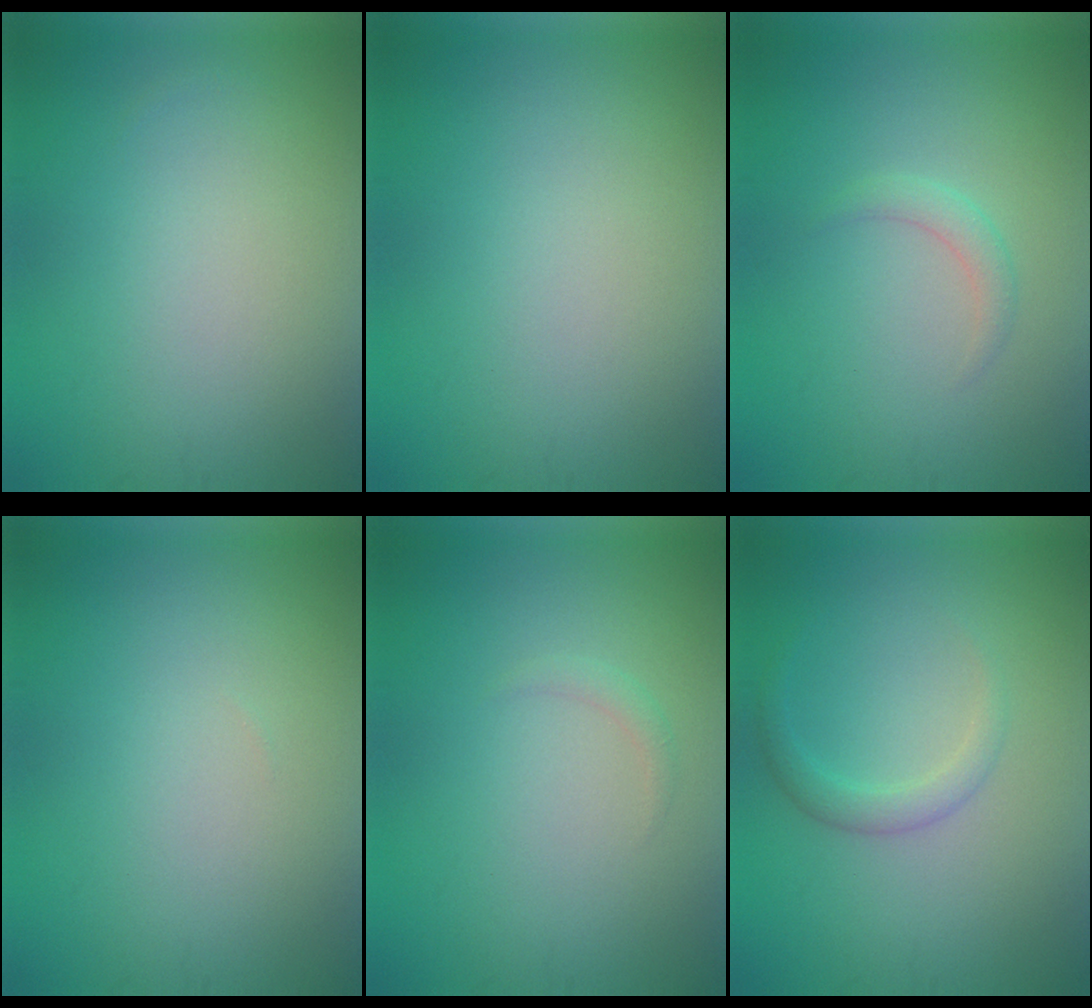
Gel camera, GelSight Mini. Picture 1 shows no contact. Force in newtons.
{"total": 0.0}
{"total": 1.4, "press": 1.4, "slide": 0.1}
{"total": 0.0}
{"total": 0.9, "press": 0.9, "slide": 0.1}
{"total": 1.8, "press": 1.8, "slide": 0.1}